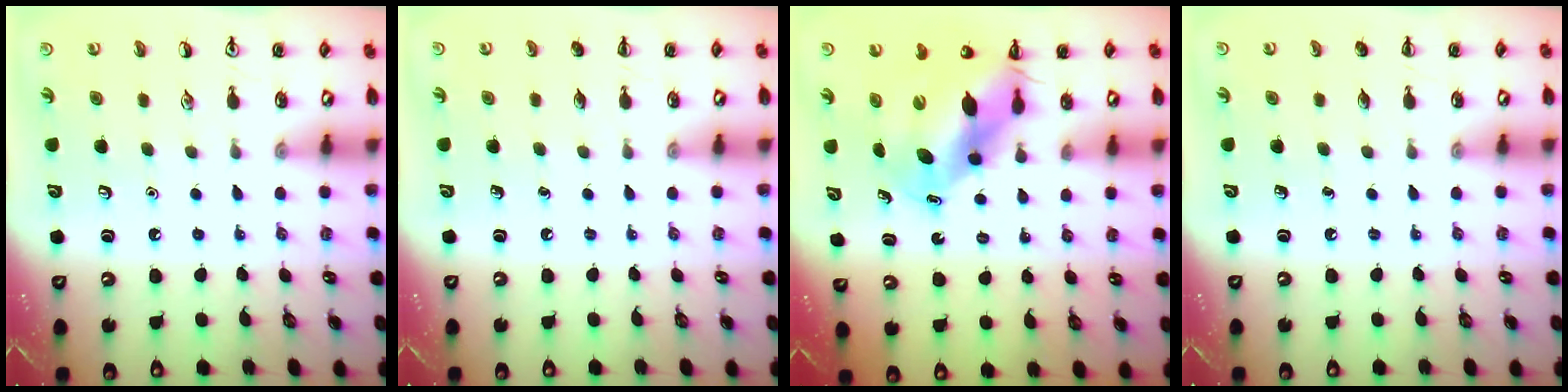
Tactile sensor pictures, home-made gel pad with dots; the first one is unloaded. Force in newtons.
{"total": 0.0}
{"total": 10.3, "press": 9.9, "slide": 2.9}
{"total": 0.0}